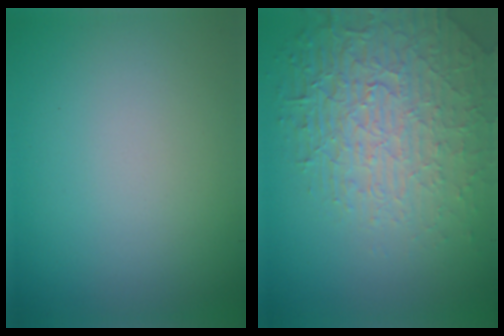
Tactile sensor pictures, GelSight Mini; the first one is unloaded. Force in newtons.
{"total": 5.9, "press": 5.0, "slide": 3.0}